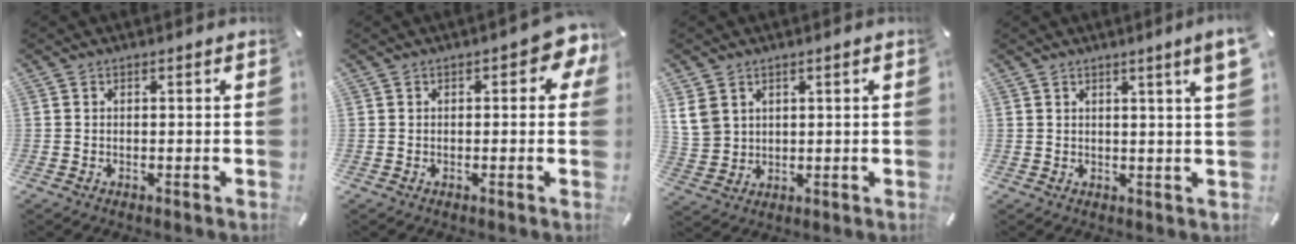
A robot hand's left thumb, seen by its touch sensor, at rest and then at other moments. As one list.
[{"total": 4.5, "force": [1.2, 2.4, 3.6], "torque": [-0.047, 0.004, 0.017]}, {"total": 6.1, "force": [2.8, 5.1, 1.6], "torque": [-0.059, 0.001, 0.055]}, {"total": 3.9, "force": [2.1, 0.0, 3.3], "torque": [-0.050, -0.006, 0.033]}]